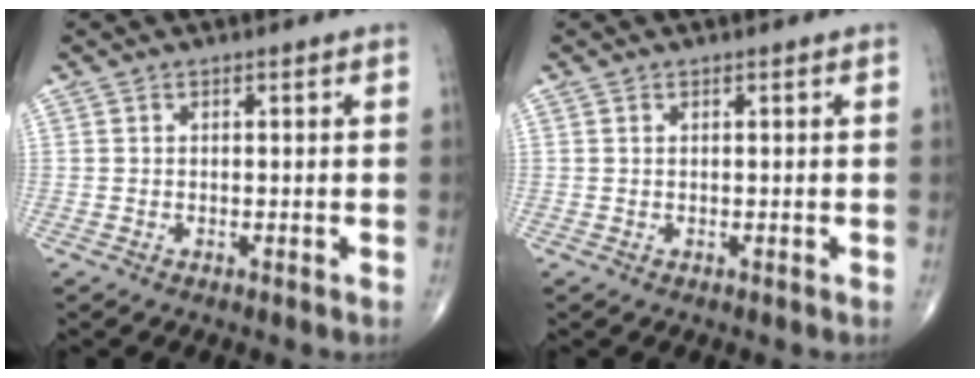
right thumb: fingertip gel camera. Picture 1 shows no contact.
{"total": 0.0}